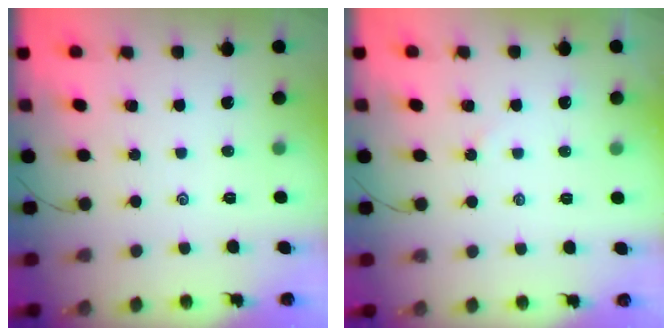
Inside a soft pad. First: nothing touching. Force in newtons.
{"total": 3.0, "press": 2.9, "slide": 0.3}